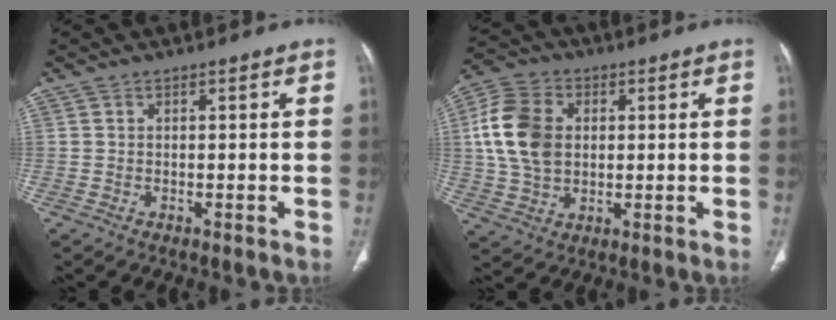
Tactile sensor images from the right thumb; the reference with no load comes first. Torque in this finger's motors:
{"motor_torque": [-0.22, 0.67, 0.54, 0.28, 0.18]}